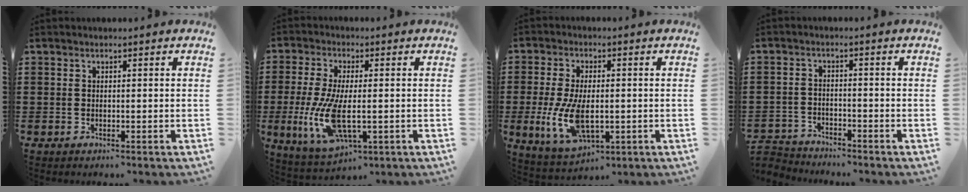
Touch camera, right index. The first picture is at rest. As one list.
[{"total": 10.8, "force": [-2.0, 4.3, 9.7], "torque": [-0.221, -0.023, -0.035]}, {"total": 8.8, "force": [-1.4, 4.5, 7.4], "torque": [-0.176, -0.012, -0.027]}, {"total": 3.0, "force": [-3.0, 0.4, -0.4], "torque": [-0.004, -0.001, -0.066]}]